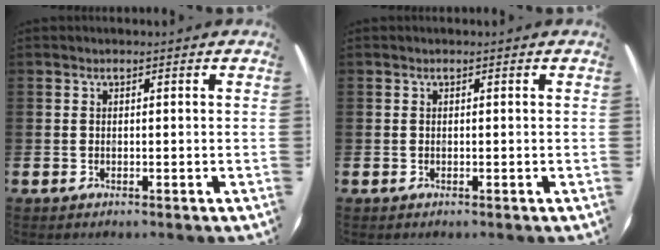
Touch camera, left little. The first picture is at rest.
{"total": 0.0}